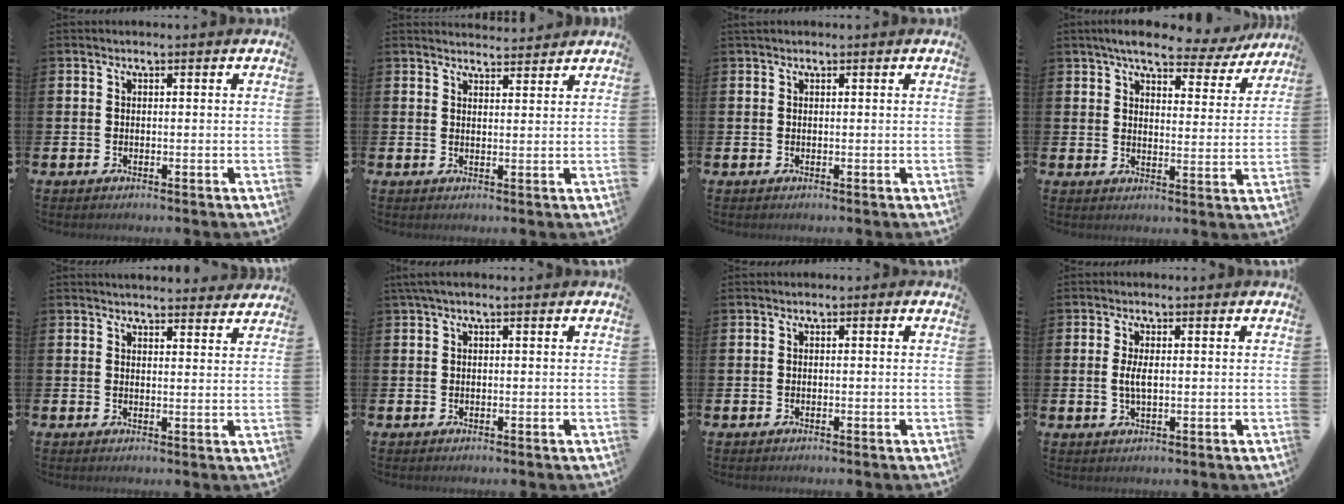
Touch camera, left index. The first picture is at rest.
{"total": 2.9, "force": [2.9, 0.3, -0.1], "torque": [0.008, -0.019, 0.049]}
{"total": 0.6, "force": [0.5, 0.2, 0.2], "torque": [-0.001, 0.002, 0.008]}
{"total": 6.0, "force": [5.3, 1.5, 2.3], "torque": [-0.053, -0.028, 0.088]}
{"total": 3.6, "force": [3.5, 0.5, 0.1], "torque": [0.001, -0.023, 0.062]}
{"total": 1.0, "force": [0.3, 0.2, 1.0], "torque": [-0.024, 0.006, 0.006]}
{"total": 0.0}
{"total": 2.7, "force": [0.2, 1.1, 2.5], "torque": [-0.047, 0.002, 0.000]}